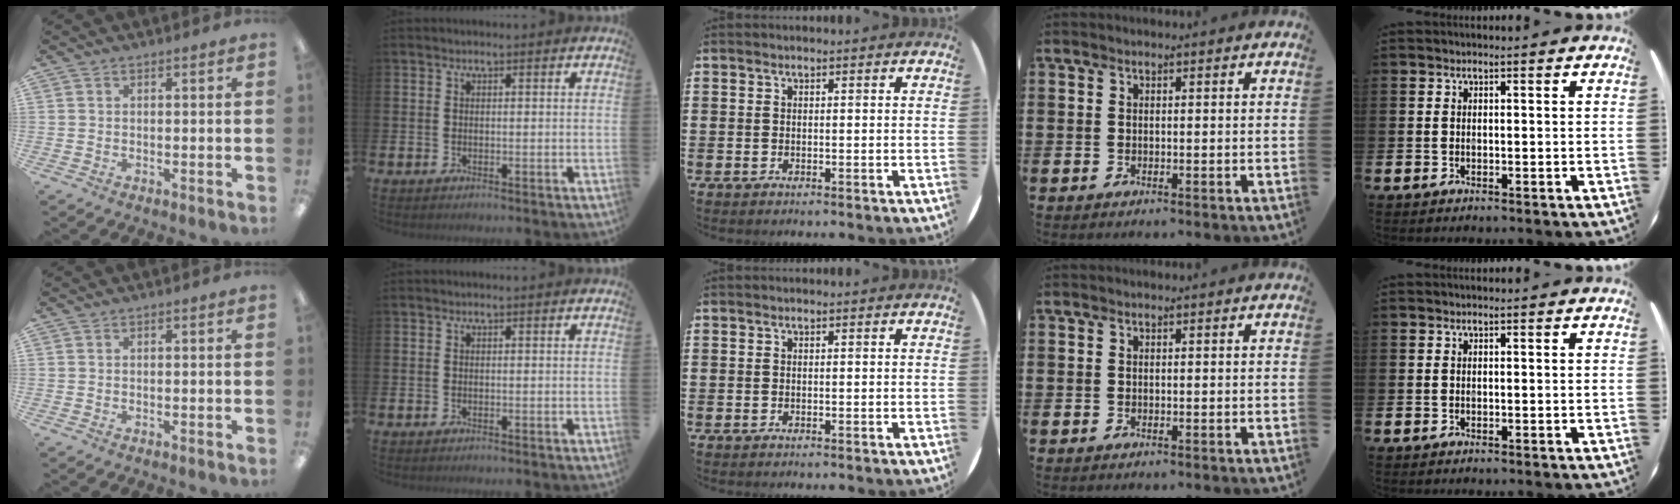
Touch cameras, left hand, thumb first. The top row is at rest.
{}